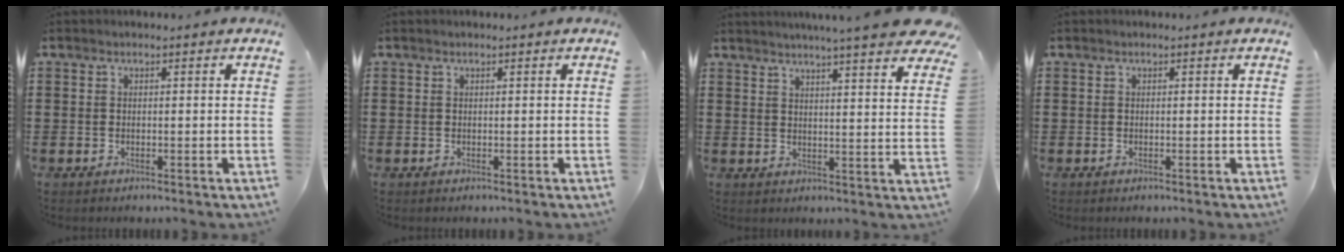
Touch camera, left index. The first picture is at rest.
{"total": 0.0}
{"total": 6.1, "force": [5.4, -0.4, 2.8], "torque": [-0.057, -0.024, 0.091]}
{"total": 0.0}